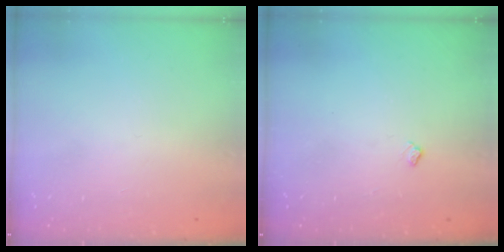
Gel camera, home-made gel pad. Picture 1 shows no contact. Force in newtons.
{"total": 4.4, "press": 4.3, "slide": 0.7}